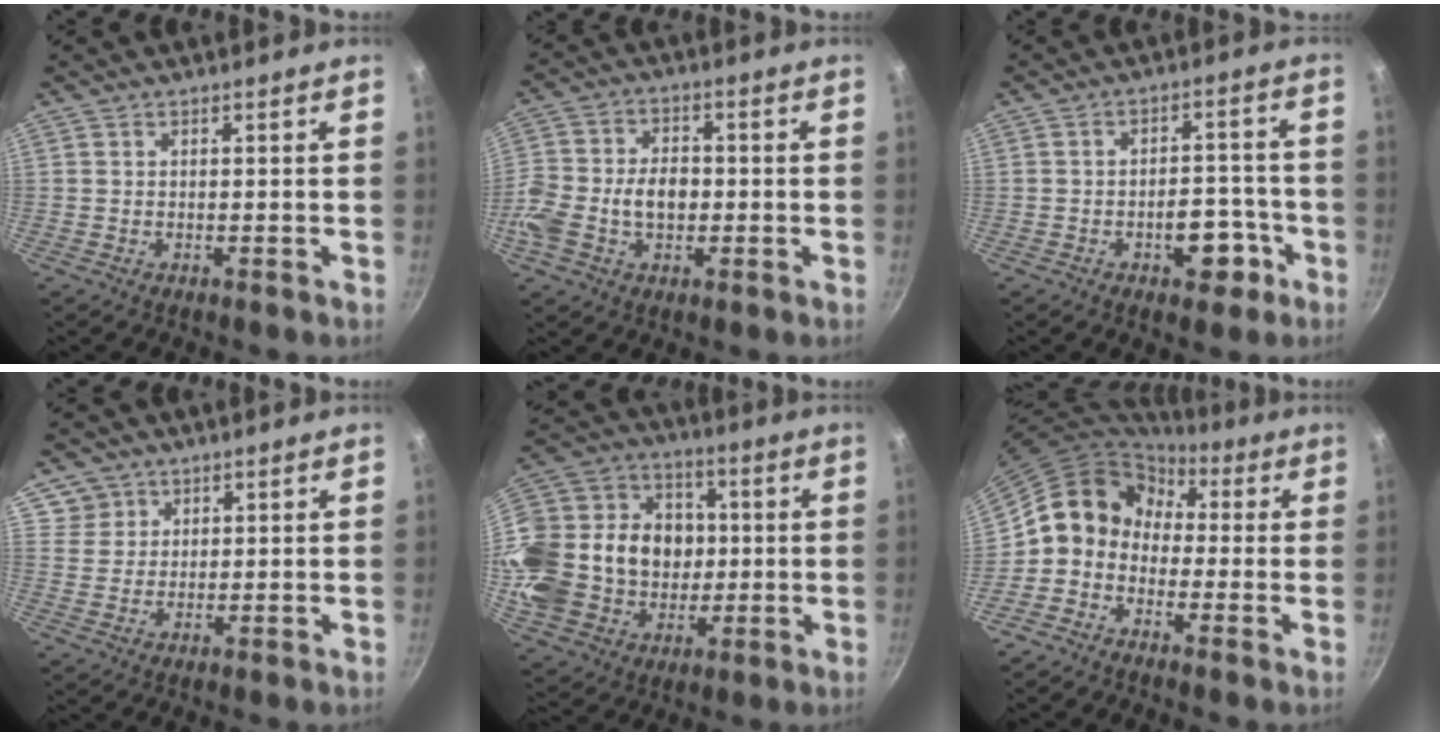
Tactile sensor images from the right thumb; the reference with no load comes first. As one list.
[{"total": 12.2, "force": [-2.1, 8.5, 8.5], "torque": [-0.157, 0.032, -0.048]}, {"total": 8.1, "force": [-3.6, 4.6, 5.6], "torque": [-0.043, 0.030, -0.042]}, {"total": 4.6, "force": [2.5, 3.8, 0.1], "torque": [0.029, 0.003, 0.047]}, {"total": 27.8, "force": [0.3, 23.1, 15.6], "torque": [-0.308, 0.041, 0.022]}, {"total": 10.1, "force": [-0.4, 8.8, 4.9], "torque": [-0.057, 0.042, -0.036]}]